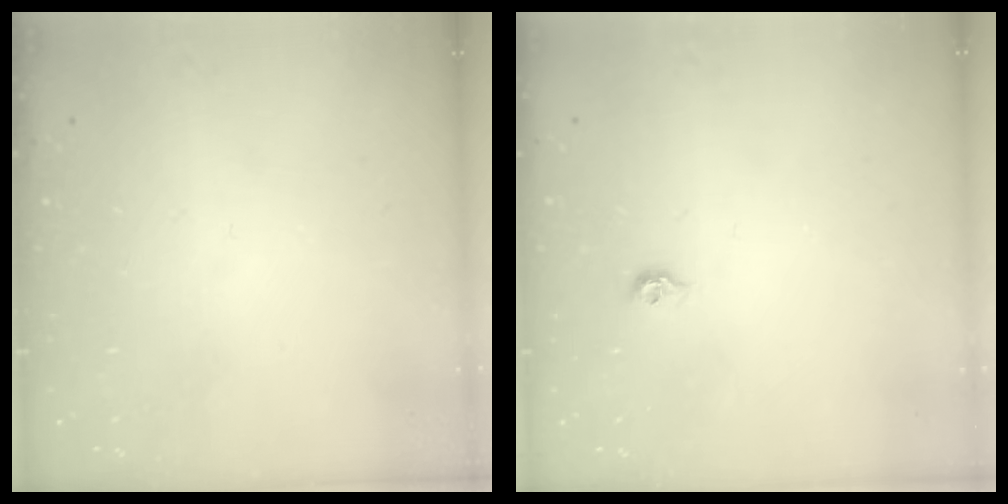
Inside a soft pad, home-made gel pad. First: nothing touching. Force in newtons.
{"total": 5.3, "press": 5.2, "slide": 0.8}